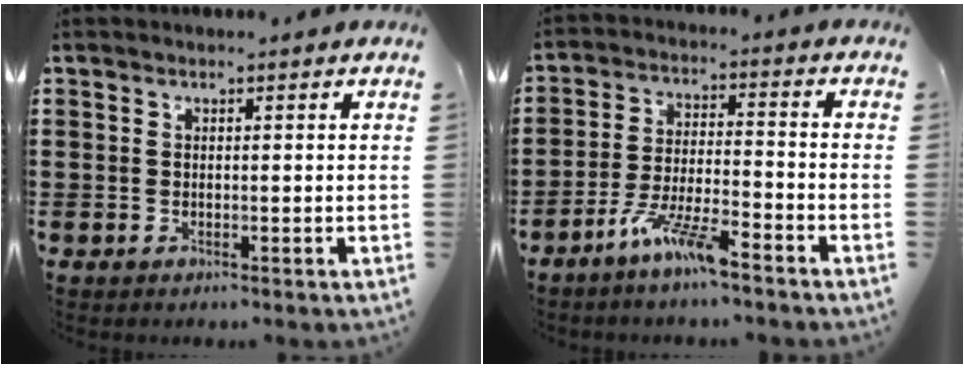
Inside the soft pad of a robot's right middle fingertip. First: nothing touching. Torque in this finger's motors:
{"motor_torque": [1.11, -1.03, 0.30, 0.12]}